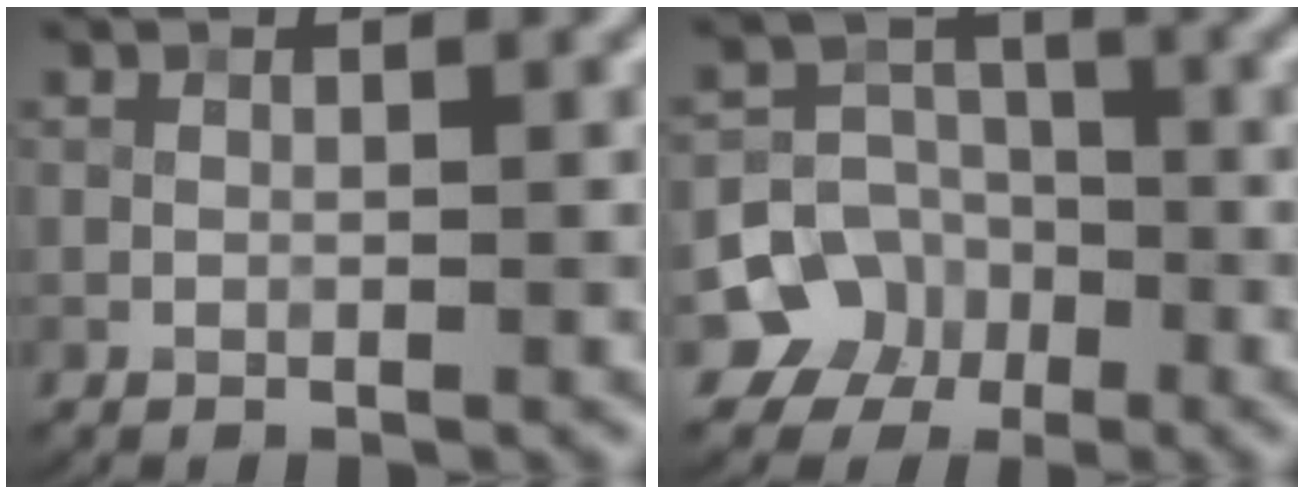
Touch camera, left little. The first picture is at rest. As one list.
[{"total": 6.2, "force": [-2.9, 5.4, 0.8], "torque": [0.019, -0.005, -0.072]}]